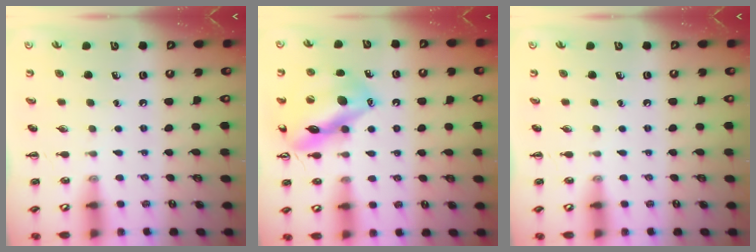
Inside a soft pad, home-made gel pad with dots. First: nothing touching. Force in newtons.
{"total": 16.0, "press": 15.9, "slide": 2.1}
{"total": 0.0}